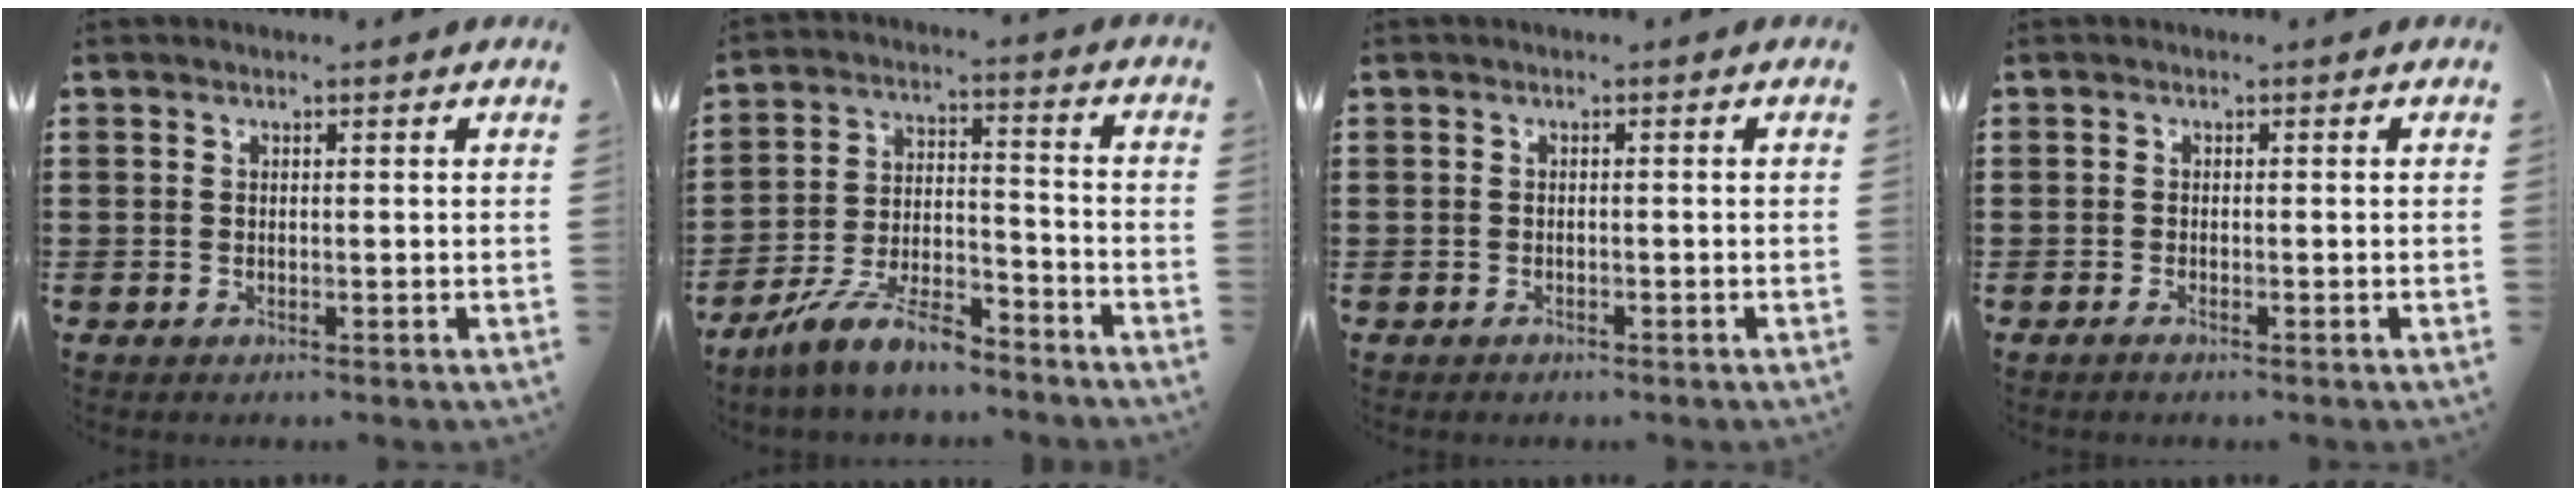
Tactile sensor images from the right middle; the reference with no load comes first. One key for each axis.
{"total": 9.6, "fx": -7.9, "fy": 1.7, "fz": 5.2, "tx": -0.106, "ty": 0.014, "tz": -0.152}
{"total": 0.8, "fx": -0.7, "fy": 0.4, "fz": 0.0, "tx": -0.002, "ty": 0.000, "tz": -0.015}
{"total": 0.7, "fx": -0.5, "fy": 0.0, "fz": 0.5, "tx": -0.010, "ty": -0.006, "tz": -0.008}